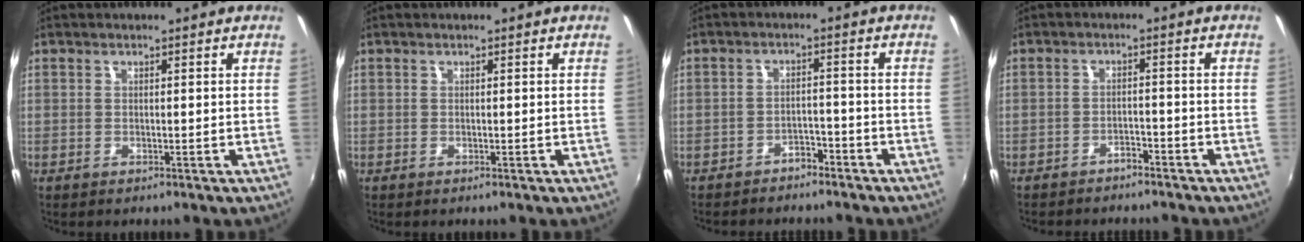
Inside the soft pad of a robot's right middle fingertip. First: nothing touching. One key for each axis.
{"total": 0.0}
{"total": 4.8, "fx": -4.1, "fy": 2.0, "fz": 1.3, "tx": -0.036, "ty": 0.009, "tz": -0.057}
{"total": 3.9, "fx": -3.5, "fy": 1.3, "fz": 1.0, "tx": -0.034, "ty": 0.001, "tz": -0.050}